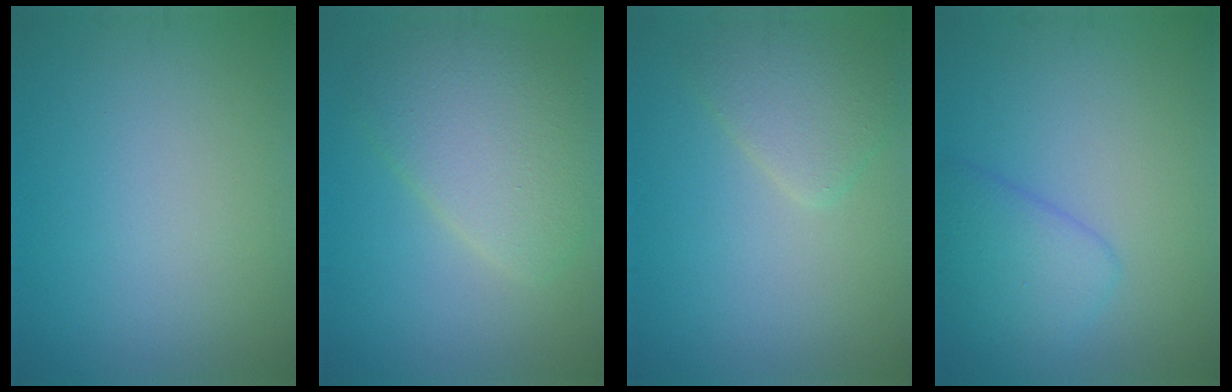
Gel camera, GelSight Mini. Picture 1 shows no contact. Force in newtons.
{"total": 5.8, "press": 5.8, "slide": 0.3}
{"total": 3.0, "press": 3.0, "slide": 0.2}
{"total": 3.6, "press": 3.6, "slide": 0.2}